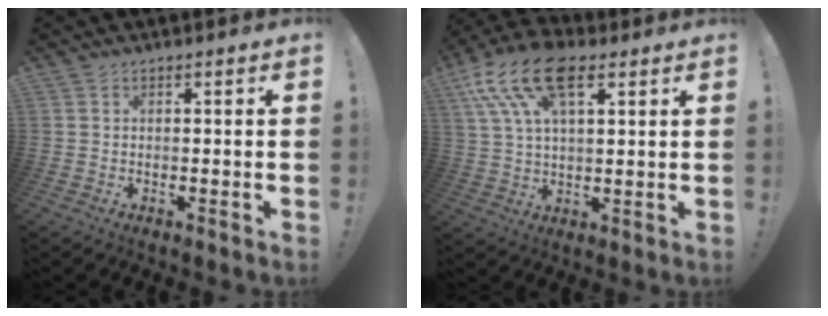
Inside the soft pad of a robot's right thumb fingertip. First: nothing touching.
{"total": 17.2, "force": [8.2, 8.5, 12.5], "torque": [-0.239, -0.024, 0.142]}